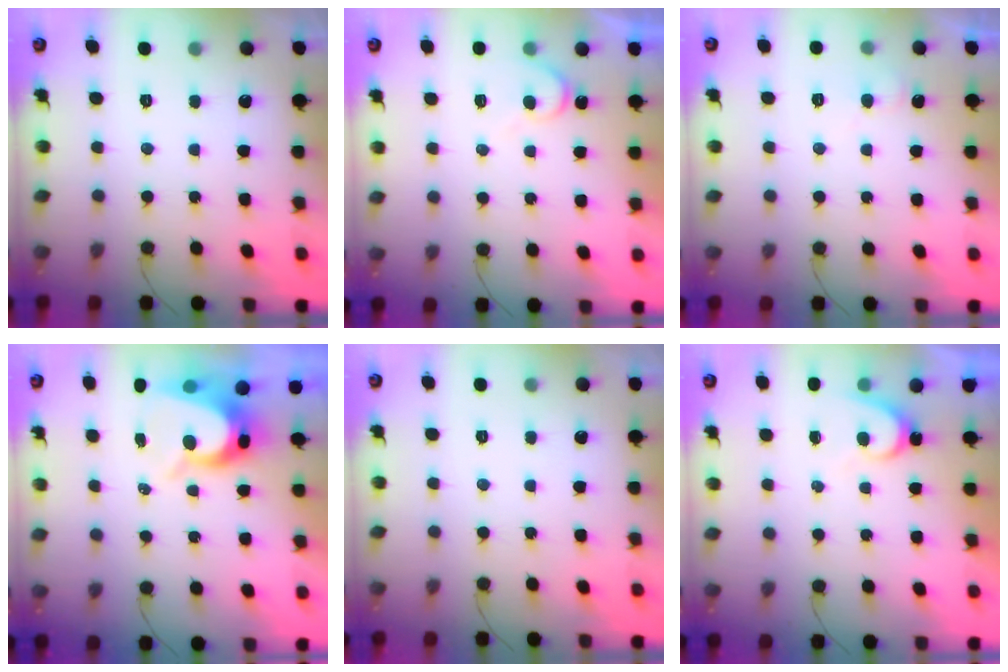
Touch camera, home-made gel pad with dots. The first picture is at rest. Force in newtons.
{"total": 5.1, "press": 5.1, "slide": 0.4}
{"total": 3.5, "press": 3.5, "slide": 0.3}
{"total": 7.7, "press": 7.7, "slide": 0.4}
{"total": 0.0}
{"total": 4.9, "press": 4.8, "slide": 0.5}